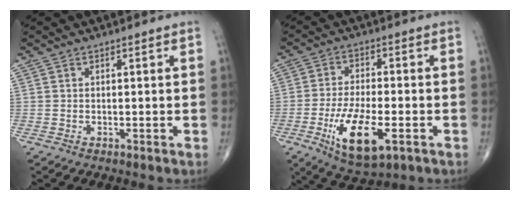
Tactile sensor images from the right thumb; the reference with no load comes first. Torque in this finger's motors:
{"motor_torque": [-0.26, 0.29, 0.84, 0.27, 0.38]}